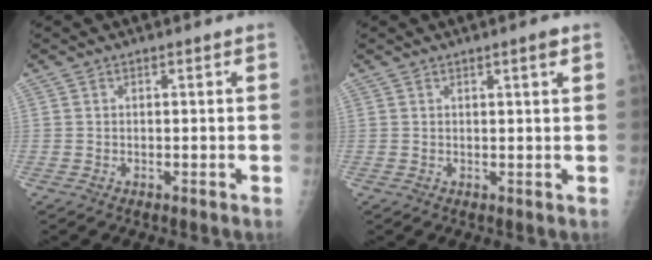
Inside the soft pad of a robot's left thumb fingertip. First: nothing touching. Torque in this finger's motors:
{"motor_torque": [-0.03, -0.21, -0.26, -0.21, 0.08]}